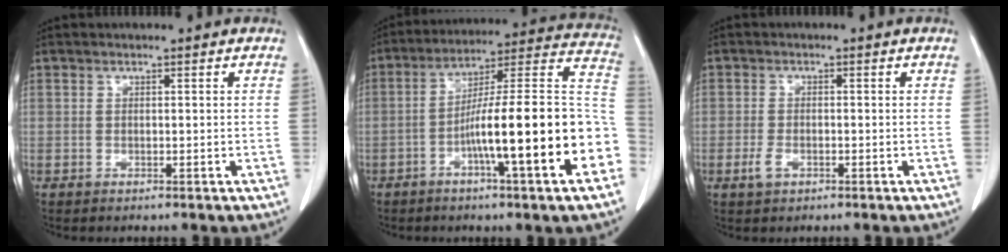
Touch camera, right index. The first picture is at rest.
{"total": 21.2, "force": [-6.4, 1.2, 20.2], "torque": [-0.228, 0.027, -0.093]}
{"total": 2.3, "force": [-1.0, 1.3, 1.6], "torque": [-0.035, 0.001, -0.017]}